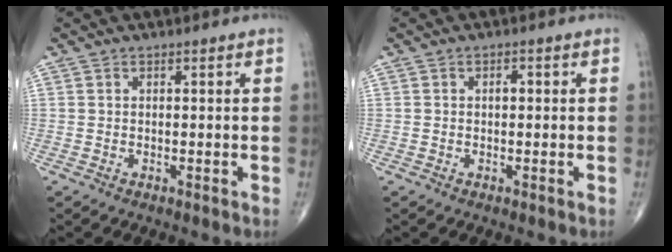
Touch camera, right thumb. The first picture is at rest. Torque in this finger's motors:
{"motor_torque": [0.39, 0.58, 0.32, 0.16, -0.02]}